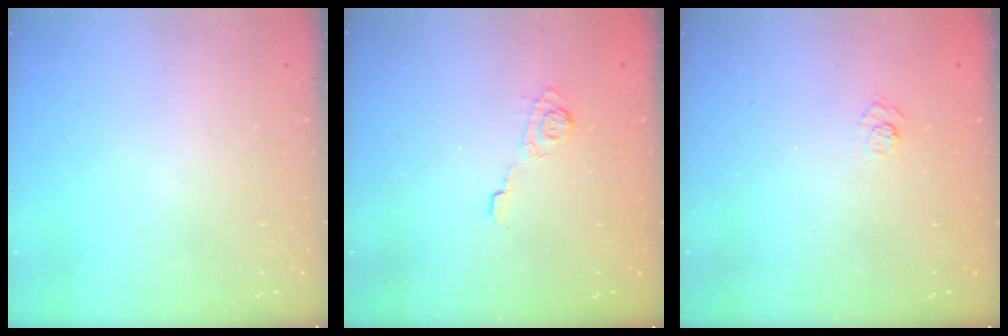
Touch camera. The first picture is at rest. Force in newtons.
{"total": 4.2, "press": 3.8, "slide": 1.6}
{"total": 3.9, "press": 3.6, "slide": 1.4}